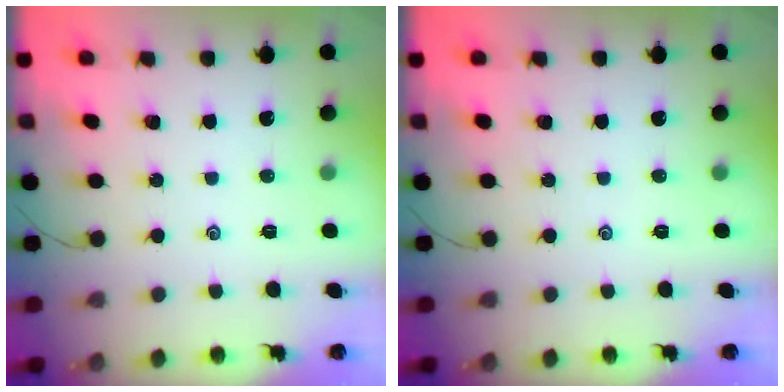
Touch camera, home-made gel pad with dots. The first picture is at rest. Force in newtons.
{"total": 0.0}